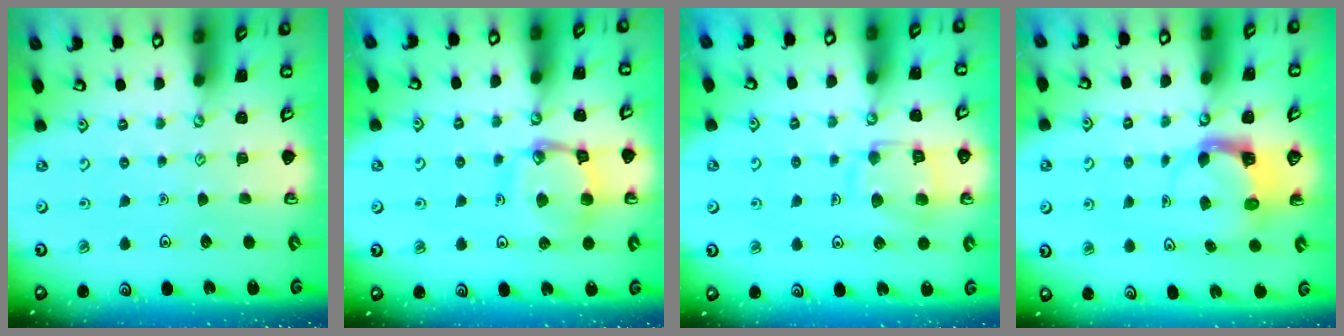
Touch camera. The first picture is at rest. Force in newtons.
{"total": 14.3, "press": 14.2, "slide": 1.5}
{"total": 11.8, "press": 11.7, "slide": 1.1}
{"total": 3.8, "press": 3.8, "slide": 0.3}